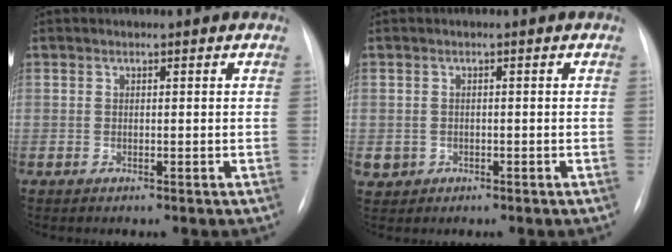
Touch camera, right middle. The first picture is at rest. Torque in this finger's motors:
{"motor_torque": [1.09, -1.05, 0.10, 0.02]}